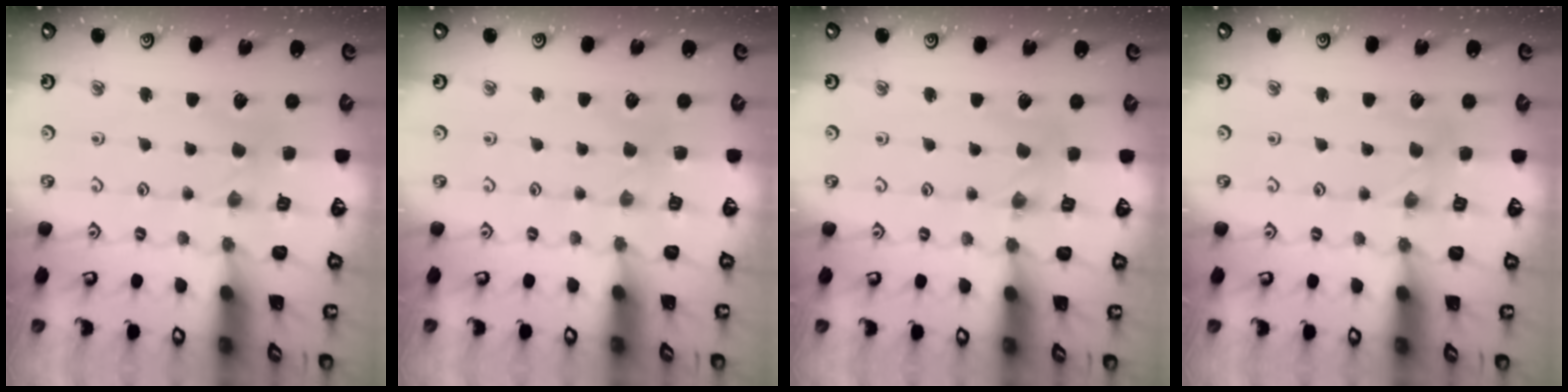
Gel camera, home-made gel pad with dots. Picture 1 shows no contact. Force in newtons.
{"total": 1.3, "press": 1.2, "slide": 0.3}
{"total": 0.0}
{"total": 0.0}